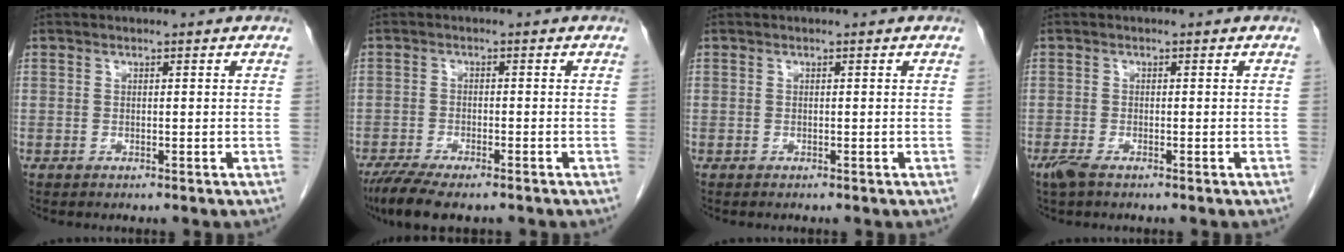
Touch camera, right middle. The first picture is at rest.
{"total": 8.1, "force": [-6.3, 2.0, 4.7], "torque": [-0.080, -0.017, -0.103]}
{"total": 0.0}
{"total": 2.1, "force": [-1.4, 0.5, 1.4], "torque": [-0.037, -0.007, -0.027]}